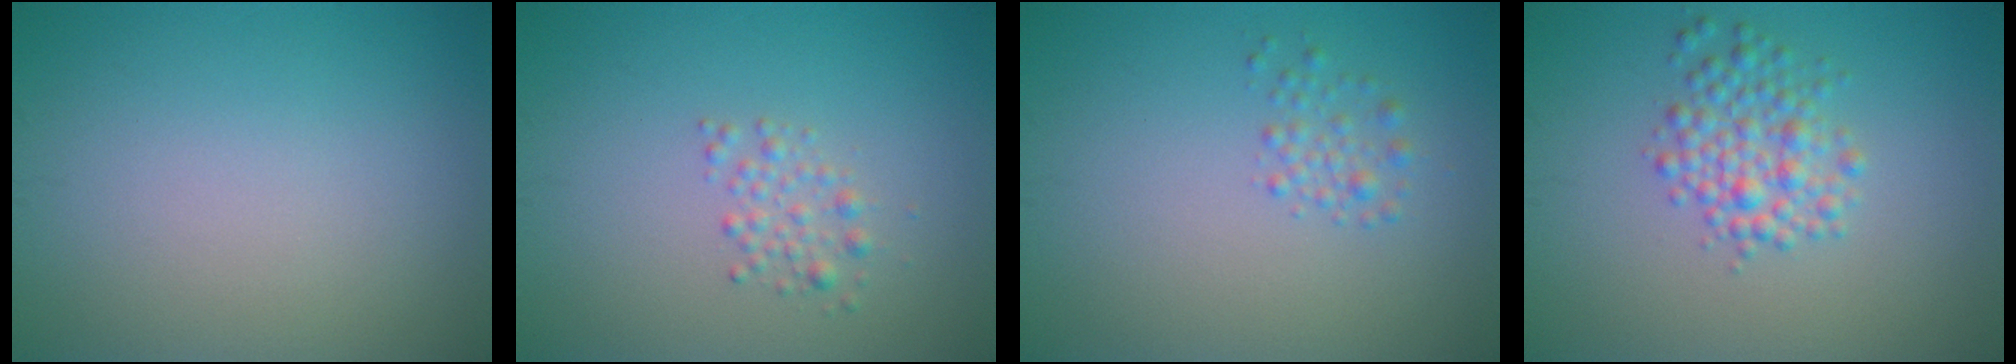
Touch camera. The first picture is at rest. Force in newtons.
{"total": 1.5, "press": 1.5, "slide": 0.0}
{"total": 1.4, "press": 1.3, "slide": 0.1}
{"total": 3.2, "press": 3.2, "slide": 0.1}